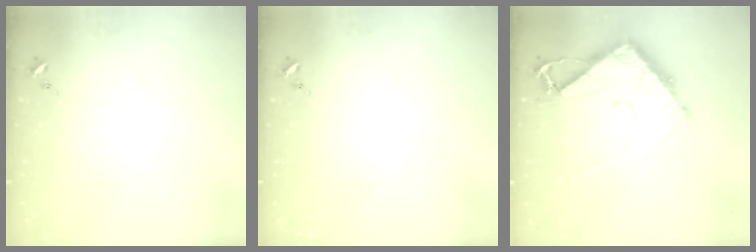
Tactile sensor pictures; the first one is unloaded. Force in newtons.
{"total": 0.0}
{"total": 10.6, "press": 10.5, "slide": 1.0}